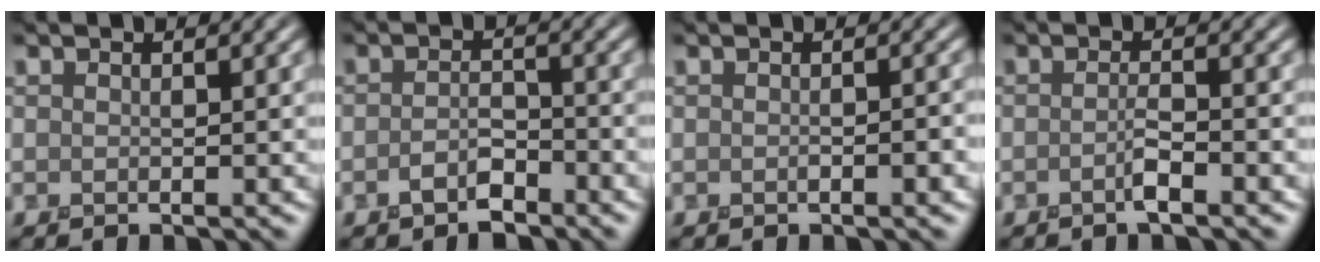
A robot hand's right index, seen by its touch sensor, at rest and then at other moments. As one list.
[{"total": 2.3, "force": [-1.6, 1.0, 1.4], "torque": [-0.026, 0.008, -0.033]}, {"total": 1.5, "force": [-0.4, 0.3, 1.4], "torque": [-0.016, 0.005, -0.007]}, {"total": 1.3, "force": [-0.7, 0.1, 1.1], "torque": [-0.022, 0.006, -0.017]}]